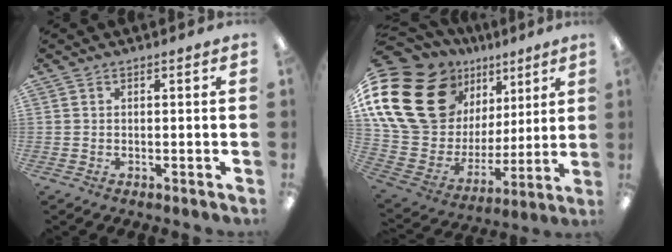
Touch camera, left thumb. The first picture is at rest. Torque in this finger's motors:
{"motor_torque": [2.48, 2.53, 1.46, -1.31, 0.25]}